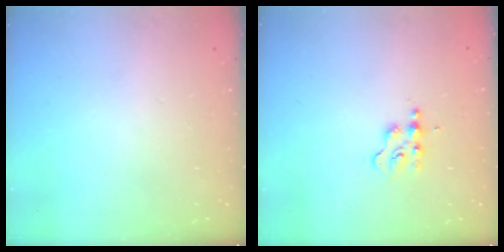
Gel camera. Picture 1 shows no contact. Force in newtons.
{"total": 2.7, "press": 2.7, "slide": 0.3}